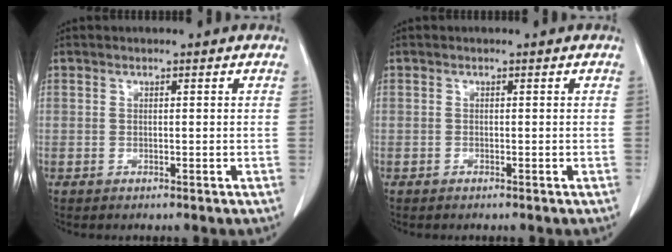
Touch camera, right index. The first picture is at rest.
{"total": 0.0}